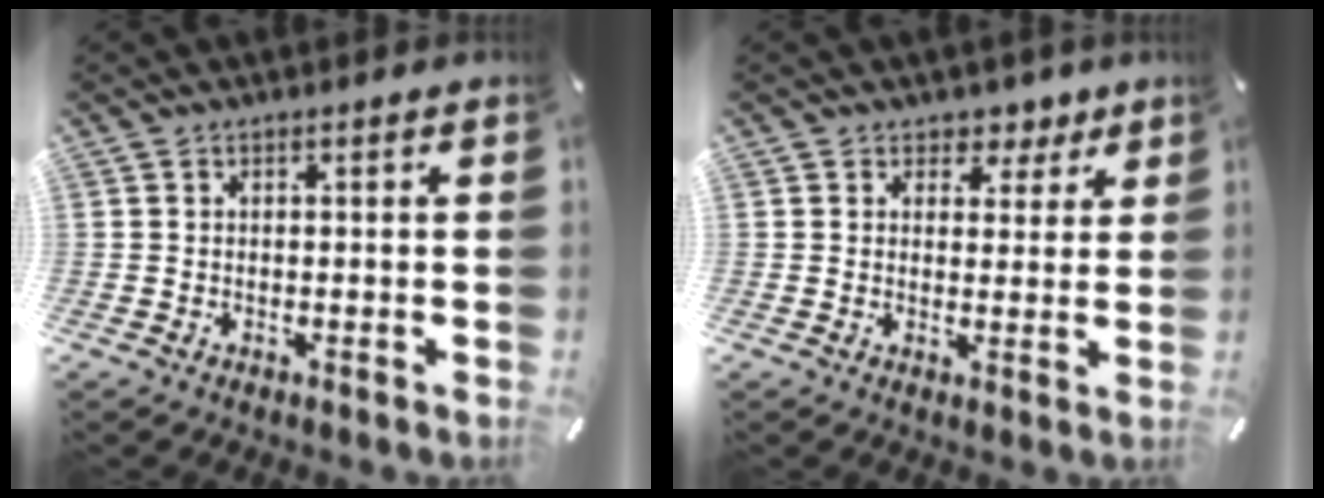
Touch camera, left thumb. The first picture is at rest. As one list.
[{"total": 4.7, "force": [2.6, 3.8, 1.1], "torque": [0.005, -0.016, 0.039]}]